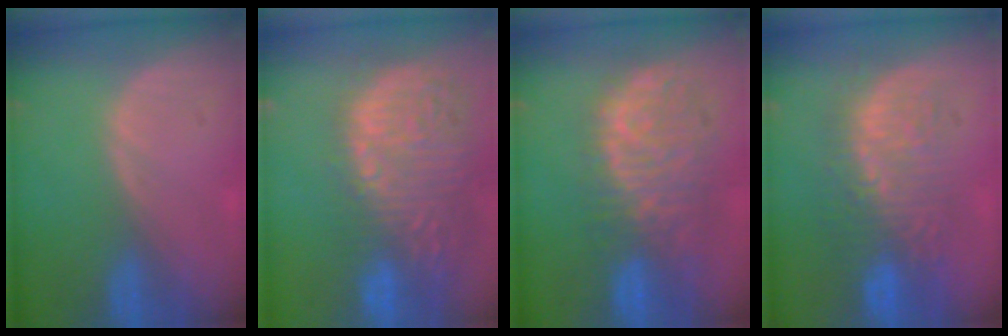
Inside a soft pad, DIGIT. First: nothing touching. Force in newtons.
{"total": 15.4, "press": 12.6, "slide": 8.8}
{"total": 11.0, "press": 9.6, "slide": 5.4}
{"total": 9.3, "press": 9.0, "slide": 2.3}